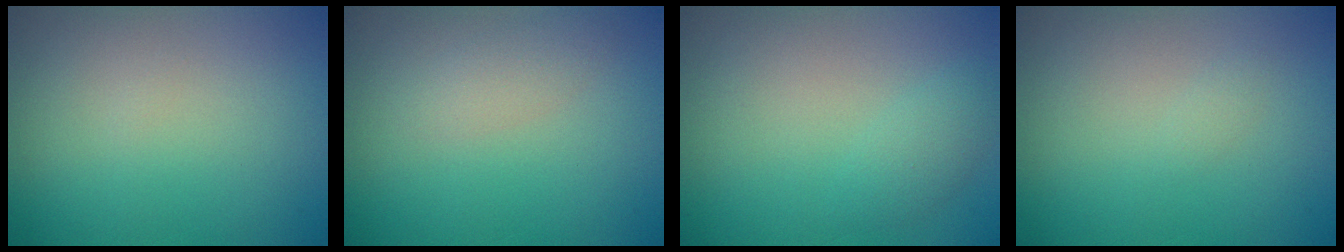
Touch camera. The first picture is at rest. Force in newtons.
{"total": 1.5, "press": 1.5, "slide": 0.1}
{"total": 1.3, "press": 1.3, "slide": 0.1}
{"total": 0.5, "press": 0.5, "slide": 0.0}